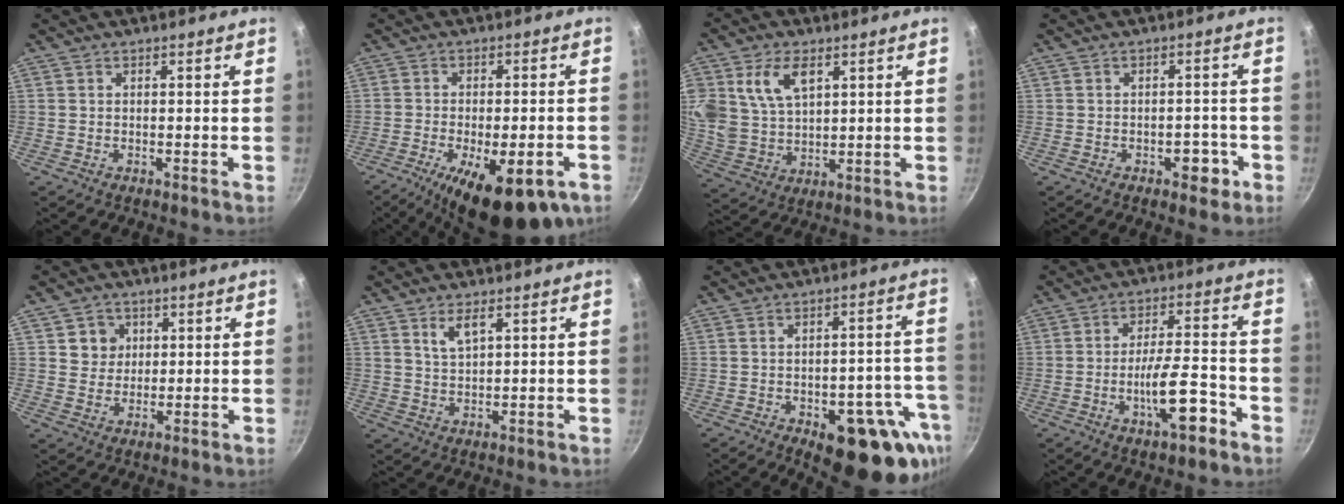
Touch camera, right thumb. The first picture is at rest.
{"total": 17.3, "force": [-8.0, 6.6, 13.8], "torque": [-0.194, 0.001, -0.109]}
{"total": 12.1, "force": [5.0, 7.7, 8.0], "torque": [-0.144, -0.018, 0.102]}
{"total": 4.2, "force": [-1.9, 2.6, 2.8], "torque": [-0.013, 0.017, -0.021]}
{"total": 4.6, "force": [1.2, 4.3, 1.2], "torque": [0.013, 0.002, 0.016]}
{"total": 4.1, "force": [2.1, 1.6, 3.1], "torque": [-0.055, -0.008, 0.045]}
{"total": 18.5, "force": [-8.6, 8.2, 14.2], "torque": [-0.108, 0.026, -0.105]}
{"total": 10.5, "force": [-4.9, 3.0, 8.7], "torque": [-0.128, 0.035, -0.078]}